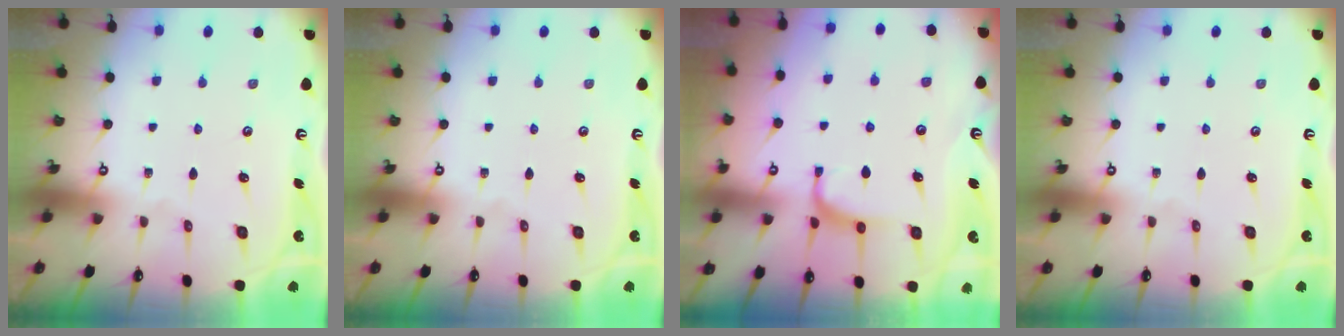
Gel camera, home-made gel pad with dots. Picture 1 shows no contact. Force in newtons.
{"total": 0.0}
{"total": 1.6, "press": 1.5, "slide": 0.5}
{"total": 0.0}